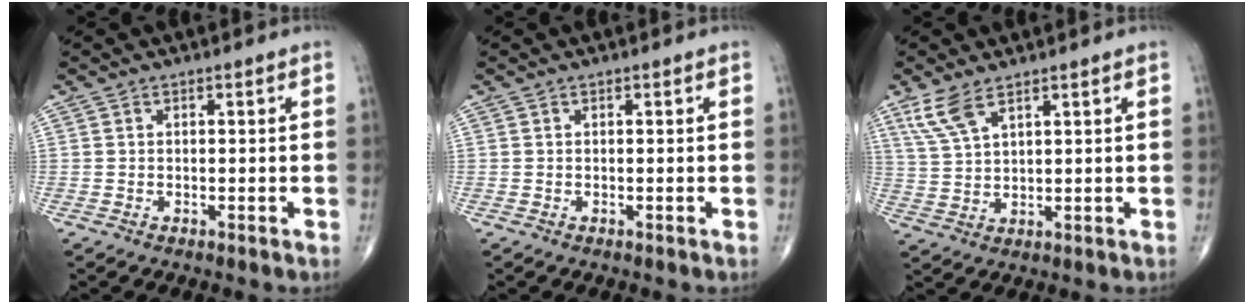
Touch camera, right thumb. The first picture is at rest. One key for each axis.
{"total": 0.0}
{"total": 6.0, "fx": 3.9, "fy": 2.0, "fz": 4.1, "tx": -0.092, "ty": -0.010, "tz": 0.088}